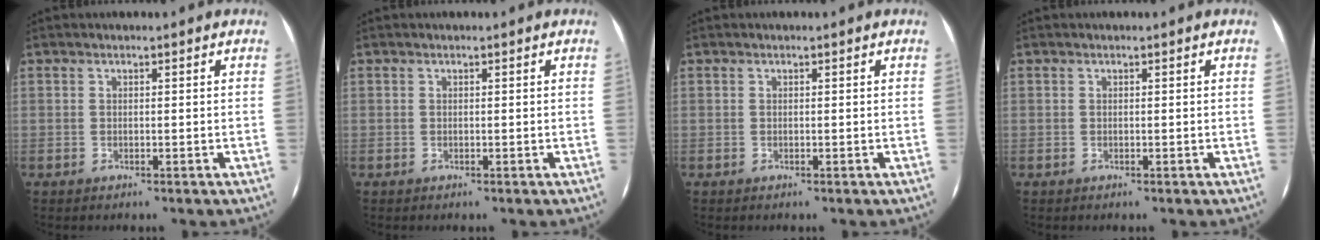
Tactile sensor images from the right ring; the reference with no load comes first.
{"total": 0.0}
{"total": 0.0}
{"total": 0.0}